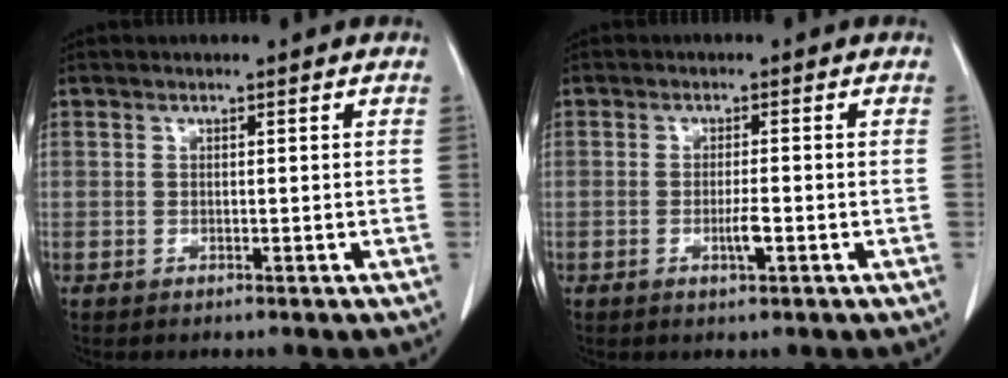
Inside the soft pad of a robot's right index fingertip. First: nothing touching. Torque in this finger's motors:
{"motor_torque": [0.28, -0.05, 0.14, 0.03]}